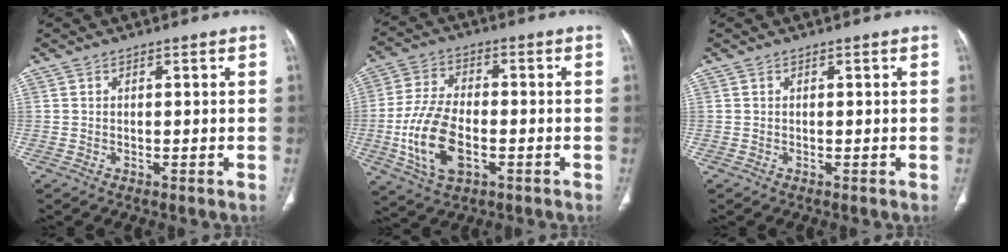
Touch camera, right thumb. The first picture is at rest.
{"total": 13.4, "force": [-3.7, 7.3, 10.7], "torque": [-0.223, 0.018, -0.070]}
{"total": 0.0}